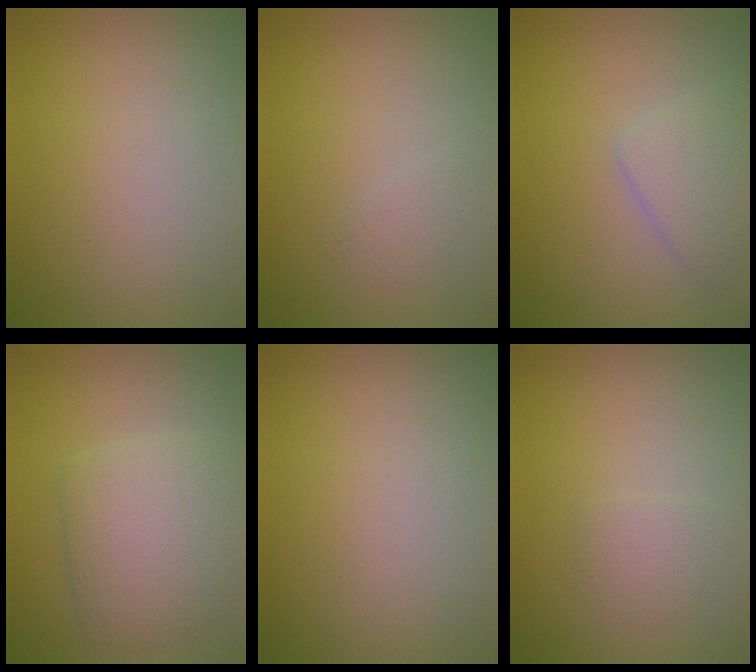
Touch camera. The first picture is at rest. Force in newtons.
{"total": 0.8, "press": 0.8, "slide": 0.1}
{"total": 2.4, "press": 2.4, "slide": 0.2}
{"total": 4.6, "press": 4.6, "slide": 0.2}
{"total": 0.0}
{"total": 1.3, "press": 1.3, "slide": 0.1}